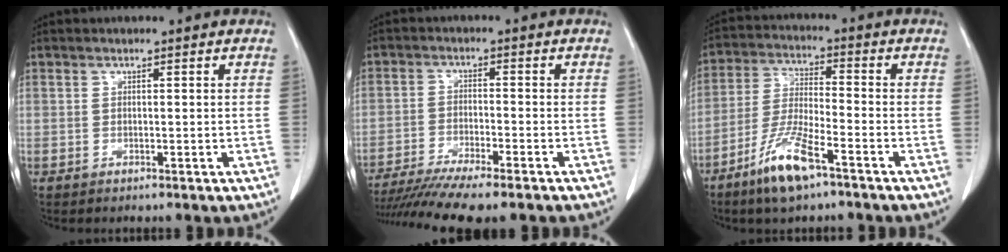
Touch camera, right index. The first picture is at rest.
{"total": 12.7, "force": [-10.7, 0.4, 6.9], "torque": [-0.103, -0.023, -0.168]}
{"total": 9.9, "force": [-6.2, 1.6, 7.5], "torque": [-0.156, -0.018, -0.121]}